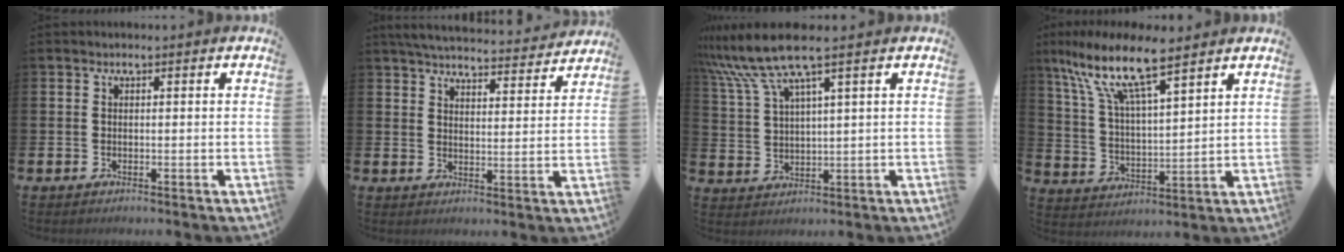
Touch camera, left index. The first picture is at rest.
{"total": 5.6, "force": [5.4, 0.6, 1.0], "torque": [-0.032, -0.042, 0.093]}
{"total": 8.4, "force": [6.3, 0.9, 5.5], "torque": [-0.127, -0.014, 0.112]}
{"total": 11.2, "force": [8.7, 2.5, 6.5], "torque": [-0.148, -0.036, 0.149]}